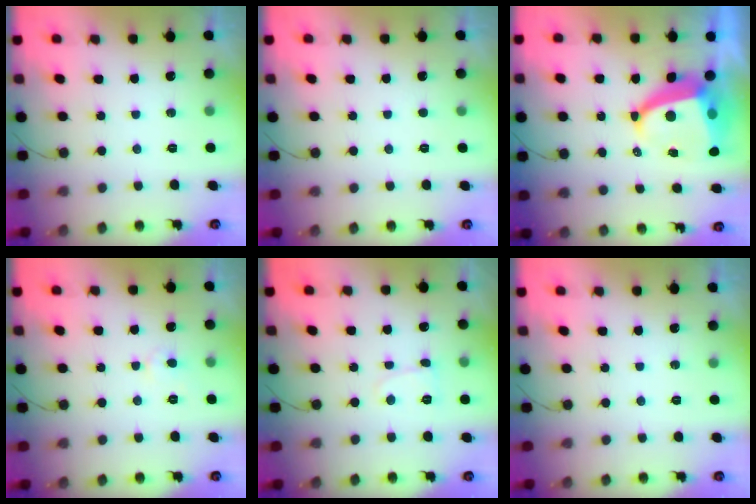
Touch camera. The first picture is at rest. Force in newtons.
{"total": 1.6, "press": 1.6, "slide": 0.1}
{"total": 9.1, "press": 9.0, "slide": 1.1}
{"total": 2.9, "press": 2.9, "slide": 0.2}
{"total": 4.2, "press": 4.1, "slide": 0.5}
{"total": 0.0}